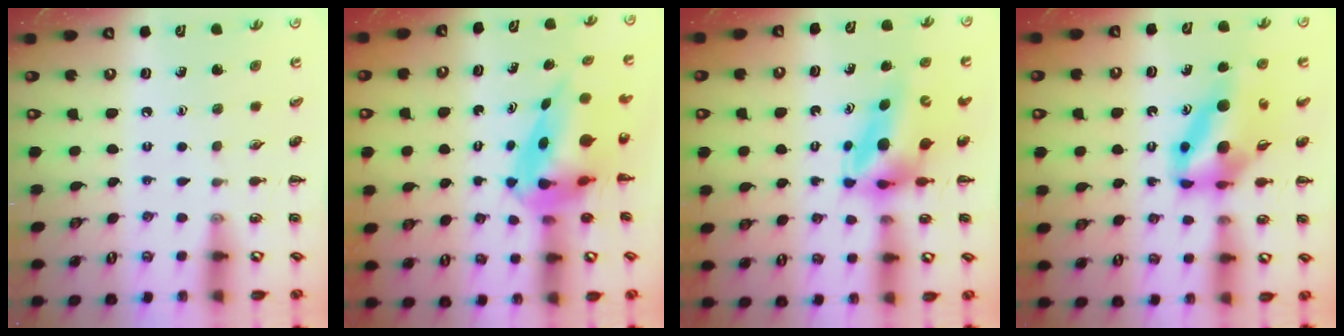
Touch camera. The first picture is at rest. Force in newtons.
{"total": 7.8, "press": 7.4, "slide": 2.4}
{"total": 5.3, "press": 5.0, "slide": 1.5}
{"total": 10.5, "press": 10.0, "slide": 3.3}